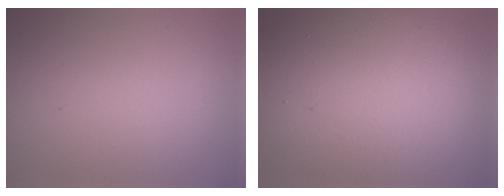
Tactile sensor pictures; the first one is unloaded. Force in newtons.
{"total": 15.4, "press": 15.4, "slide": 0.9}